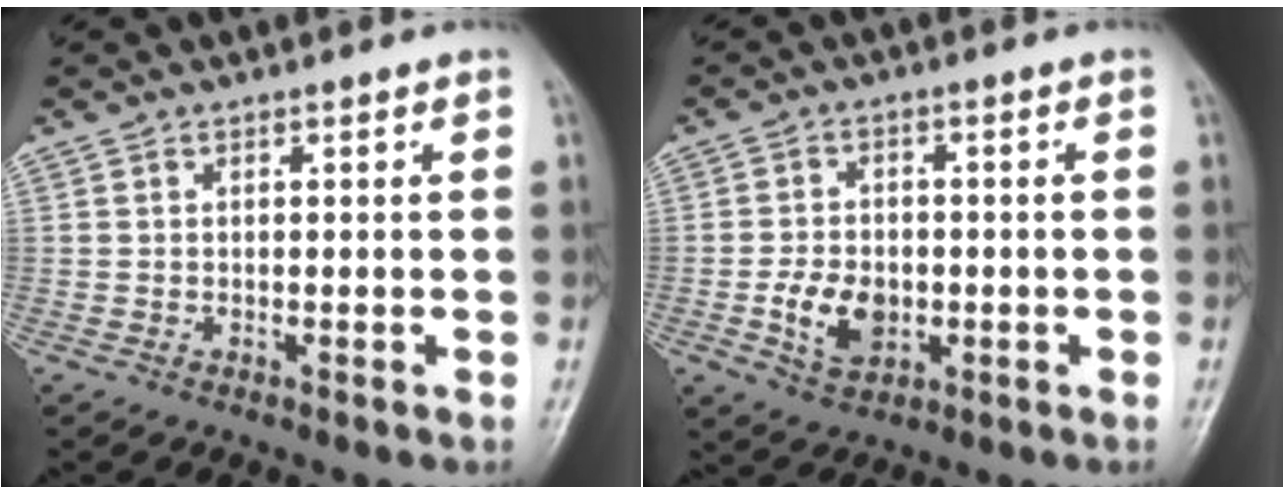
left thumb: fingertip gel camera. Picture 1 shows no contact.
{"total": 7.4, "force": [-1.8, 5.2, 5.0], "torque": [-0.075, 0.005, -0.027]}